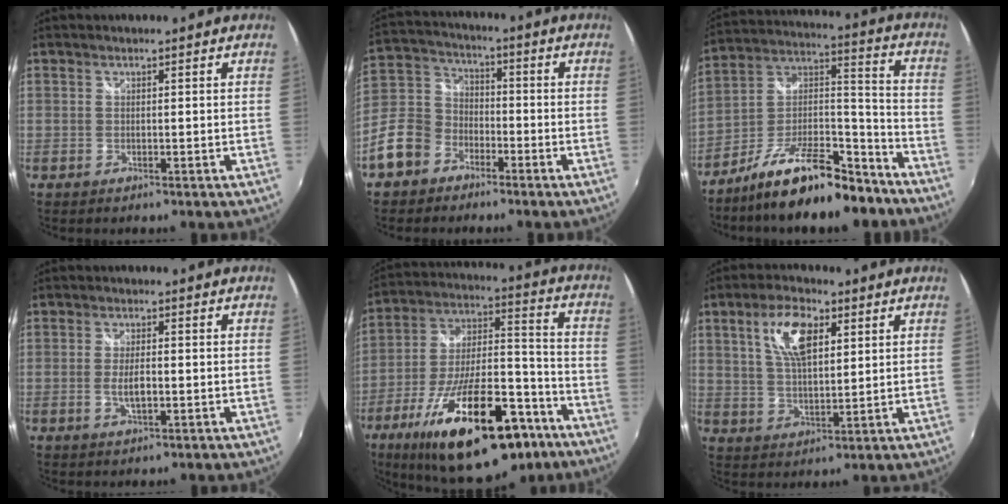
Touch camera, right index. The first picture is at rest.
{"total": 12.4, "force": [-6.9, 9.4, 4.3], "torque": [-0.118, 0.036, -0.126]}
{"total": 20.0, "force": [-14.1, 6.7, 12.5], "torque": [-0.217, 0.013, -0.228]}
{"total": 4.0, "force": [-0.8, 1.4, 3.6], "torque": [-0.069, -0.005, -0.014]}
{"total": 29.1, "force": [-16.9, 11.4, 20.8], "torque": [-0.359, -0.006, -0.253]}
{"total": 9.7, "force": [3.9, 4.3, 7.8], "torque": [-0.148, 0.013, 0.074]}